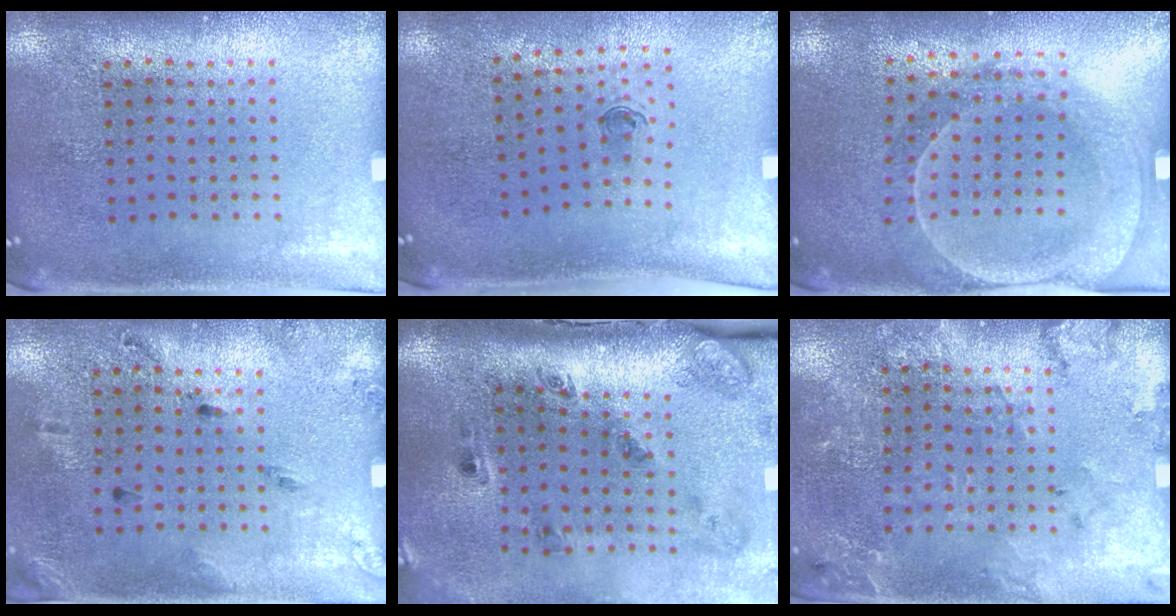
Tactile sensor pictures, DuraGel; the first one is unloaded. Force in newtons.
{"total": 0.6, "press": 0.3, "slide": 0.5}
{"total": 2.1, "press": 2.0, "slide": 0.7}
{"total": 1.8, "press": 1.1, "slide": 1.5}
{"total": 3.2, "press": 2.0, "slide": 2.5}
{"total": 1.7, "press": 1.7, "slide": 0.2}